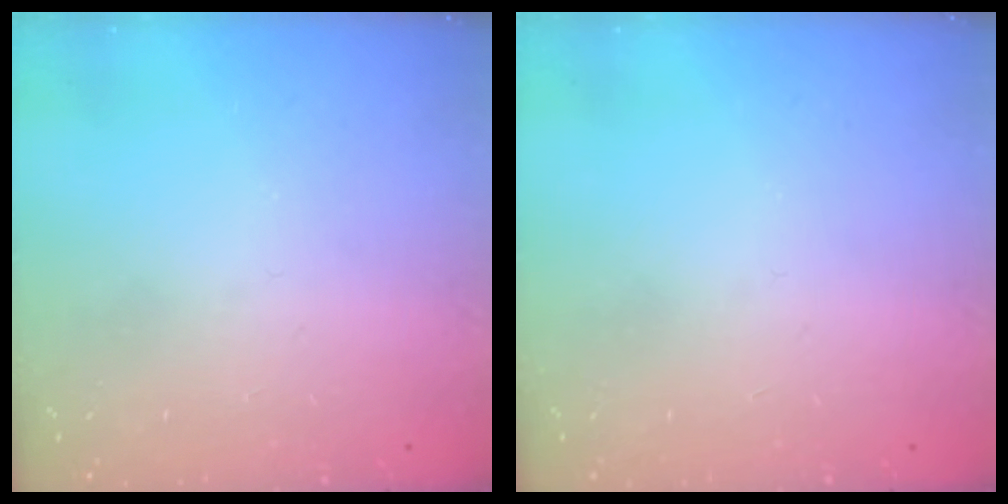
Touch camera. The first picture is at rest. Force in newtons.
{"total": 0.0}